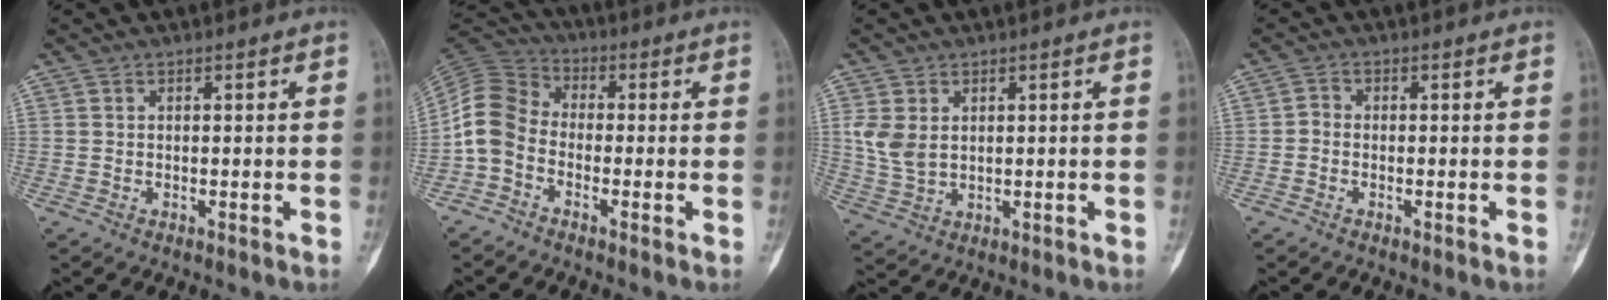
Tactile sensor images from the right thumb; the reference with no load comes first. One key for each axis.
{"total": 8.1, "fx": -2.5, "fy": 6.1, "fz": 4.6, "tx": -0.085, "ty": 0.033, "tz": -0.071}
{"total": 5.5, "fx": 1.3, "fy": 3.8, "fz": 3.8, "tx": -0.076, "ty": -0.003, "tz": 0.035}
{"total": 1.4, "fx": -0.6, "fy": 1.0, "fz": 0.8, "tx": -0.012, "ty": 0.003, "tz": -0.017}